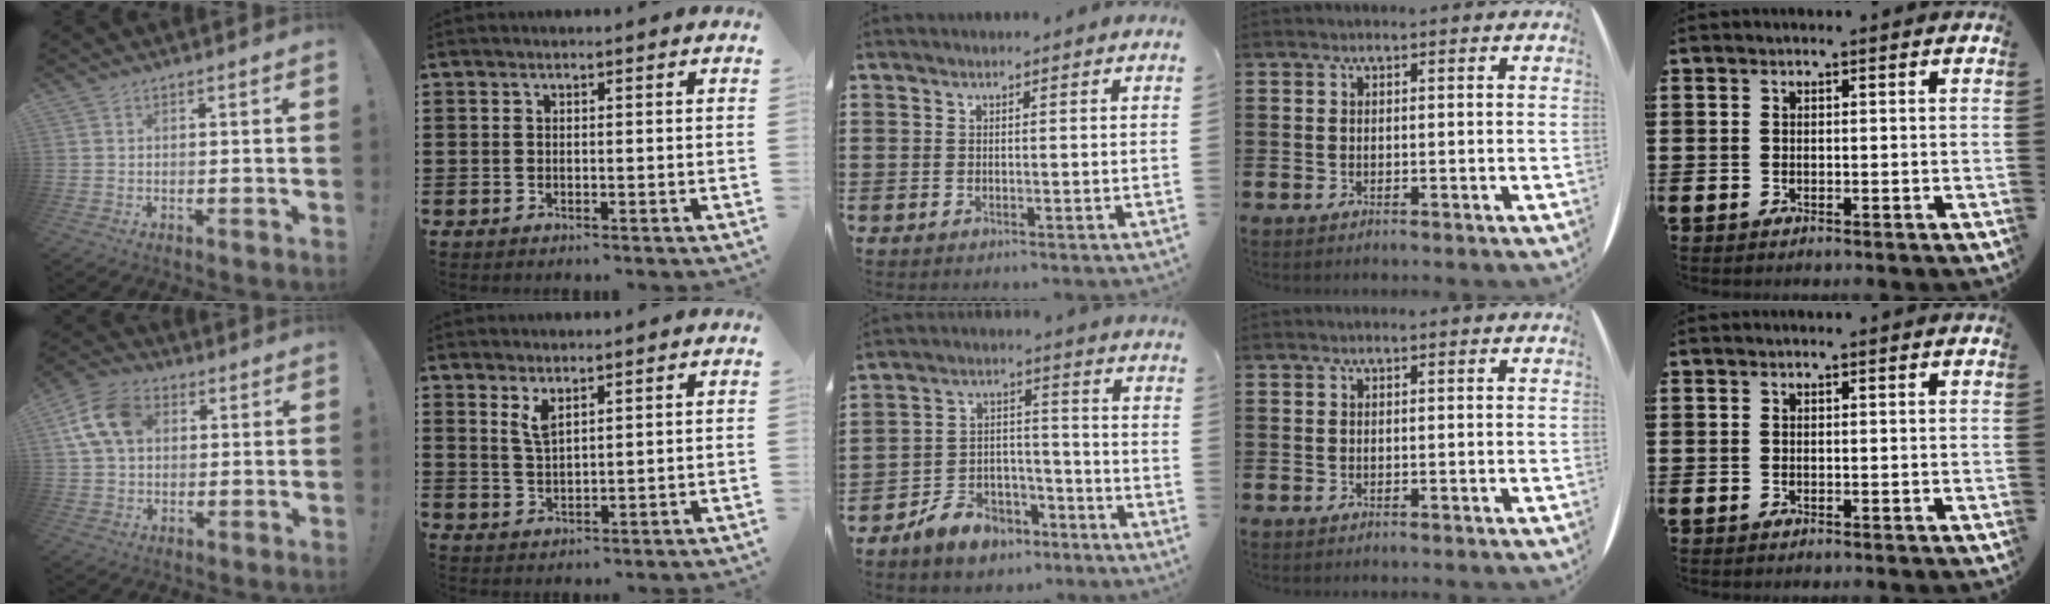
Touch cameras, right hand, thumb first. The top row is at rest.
{"thumb": {"total": 12.6, "force": [3.5, 9.2, 7.9], "torque": [-0.146, 0.007, 0.071]}, "index": {"total": 2.9, "force": [1.9, 0.9, 2.0], "torque": [-0.044, 0.003, 0.034]}, "middle": {"total": 7.5, "force": [-6.4, 3.7, 1.4], "torque": [-0.032, 0.032, -0.126]}}